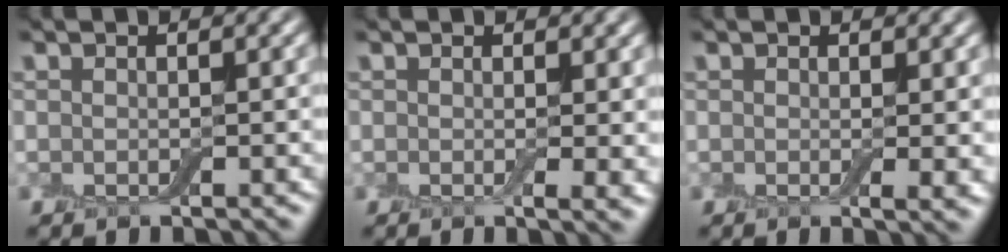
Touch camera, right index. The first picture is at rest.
{"total": 2.0, "force": [0.2, 0.4, 1.9], "torque": [-0.023, -0.009, 0.004]}
{"total": 1.9, "force": [0.3, 0.4, 1.8], "torque": [-0.020, -0.009, 0.005]}